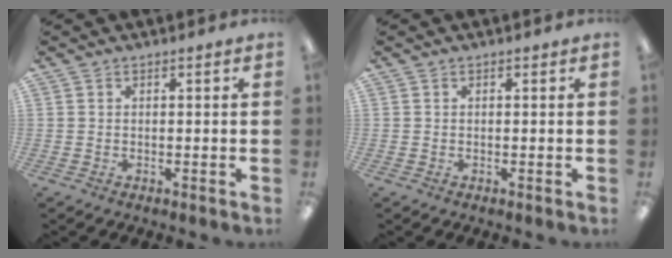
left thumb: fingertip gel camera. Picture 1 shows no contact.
{"total": 0.0}